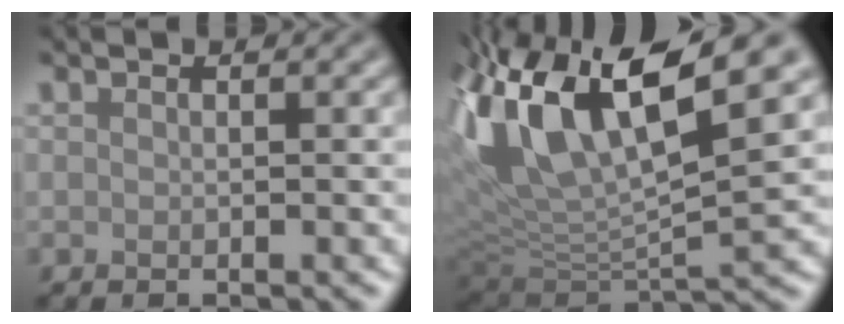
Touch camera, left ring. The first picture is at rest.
{"total": 15.5, "force": [6.5, 6.2, 12.6], "torque": [-0.276, 0.026, 0.117]}